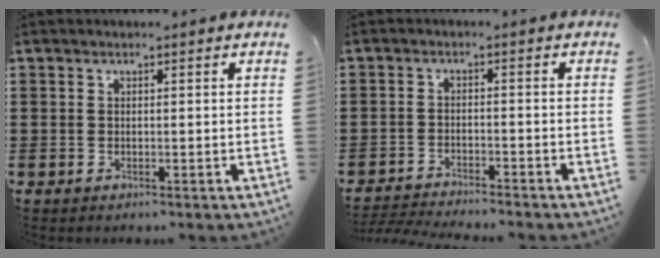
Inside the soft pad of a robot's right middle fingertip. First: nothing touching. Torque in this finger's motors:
{"motor_torque": [0.84, -0.28, 0.27, 0.08]}